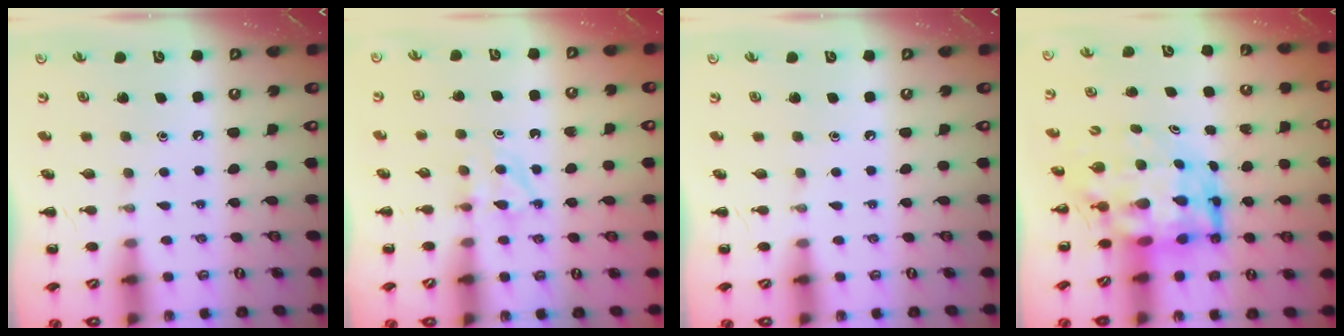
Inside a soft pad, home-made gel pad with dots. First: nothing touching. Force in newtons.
{"total": 4.9, "press": 4.6, "slide": 1.6}
{"total": 0.0}
{"total": 7.5, "press": 7.2, "slide": 2.2}